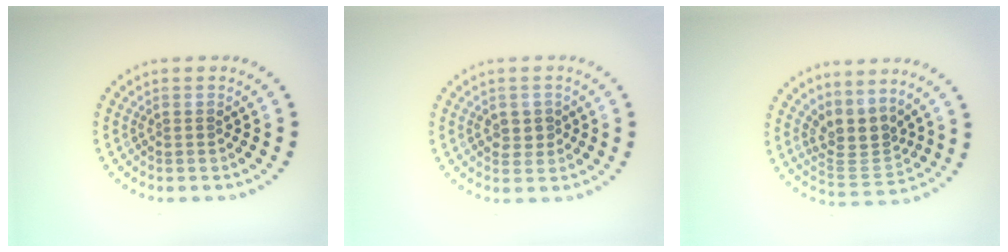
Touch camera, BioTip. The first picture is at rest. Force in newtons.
{"total": 1.3, "press": 1.3, "slide": 0.3}
{"total": 3.6, "press": 2.9, "slide": 2.1}